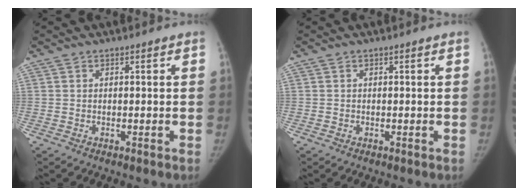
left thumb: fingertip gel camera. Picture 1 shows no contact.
{"total": 0.0}